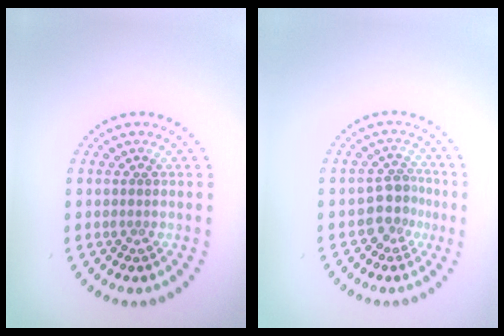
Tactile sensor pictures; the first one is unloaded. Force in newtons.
{"total": 2.7, "press": 2.1, "slide": 1.7}